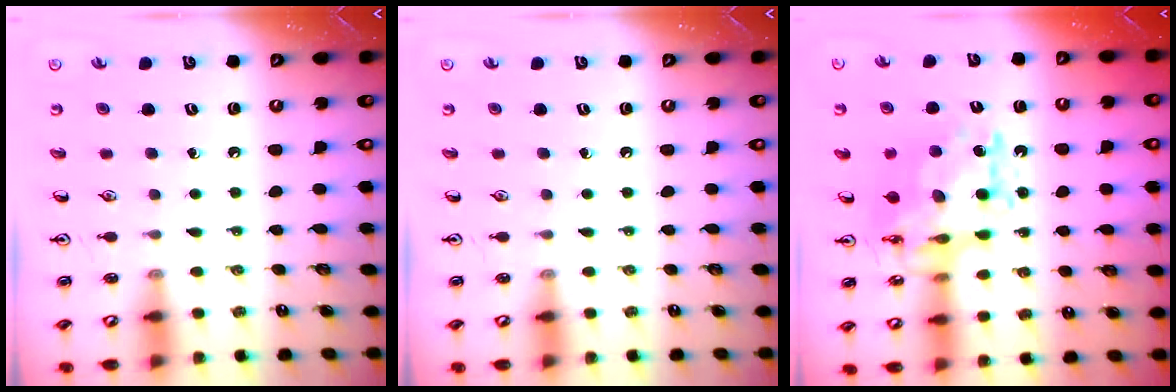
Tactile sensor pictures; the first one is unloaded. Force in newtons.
{"total": 0.0}
{"total": 12.7, "press": 12.7, "slide": 1.1}